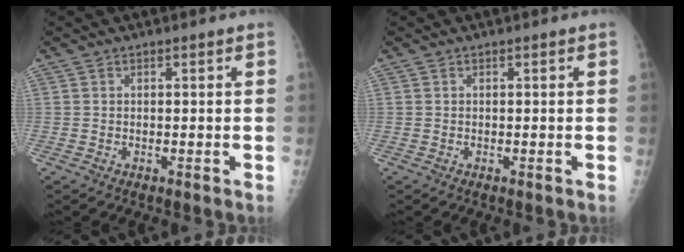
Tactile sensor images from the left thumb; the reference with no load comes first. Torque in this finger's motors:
{"motor_torque": [-0.28, 0.31, -0.34, -0.14, 0.00]}